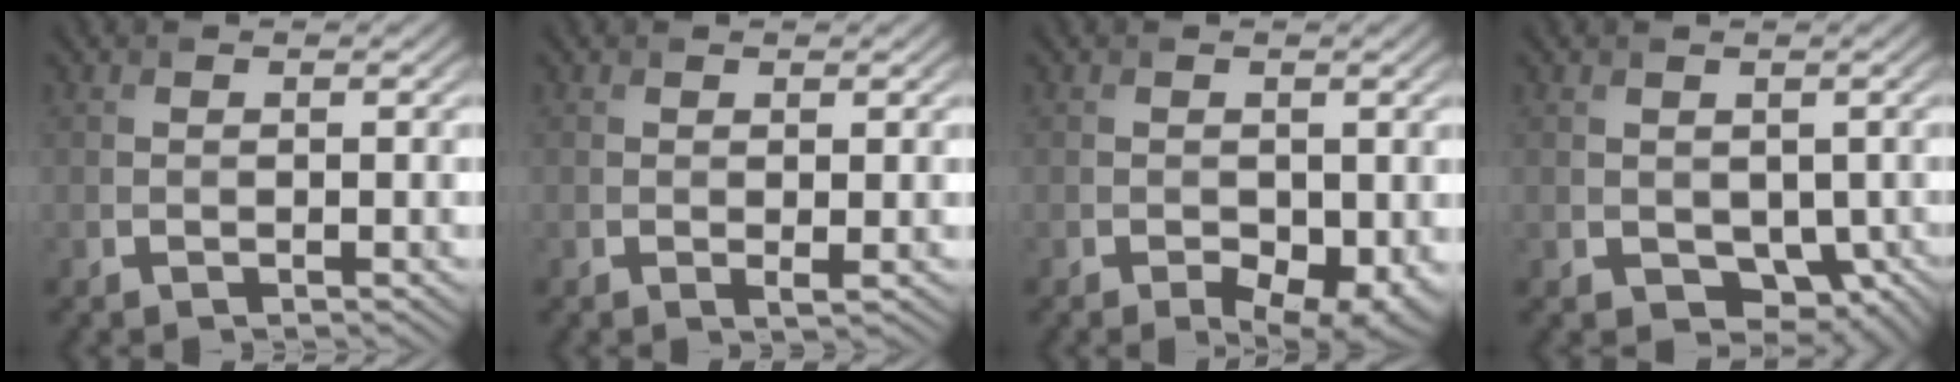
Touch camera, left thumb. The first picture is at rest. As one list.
[{"total": 0.8, "force": [0.3, 0.1, 0.7], "torque": [-0.011, -0.004, 0.002]}, {"total": 4.5, "force": [-1.7, 2.5, 3.4], "torque": [-0.045, -0.018, -0.019]}, {"total": 4.0, "force": [-0.4, 3.1, 2.5], "torque": [-0.050, -0.022, -0.002]}]